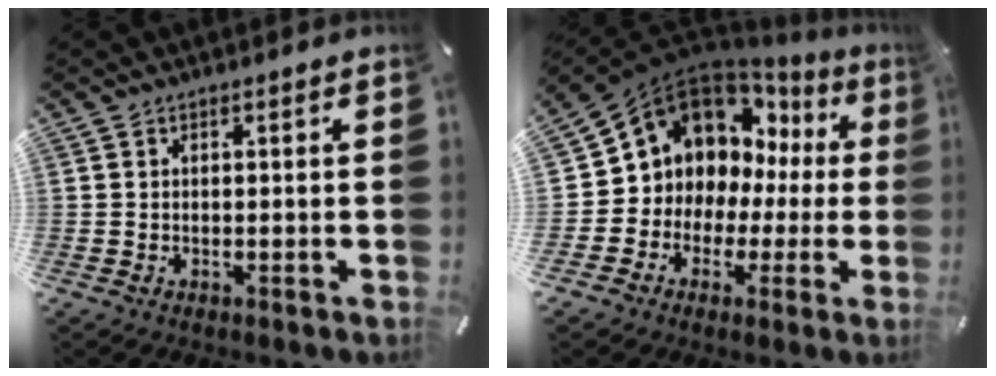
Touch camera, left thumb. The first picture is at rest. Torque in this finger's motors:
{"motor_torque": [1.75, 3.25, 1.62, 1.01, 0.13]}